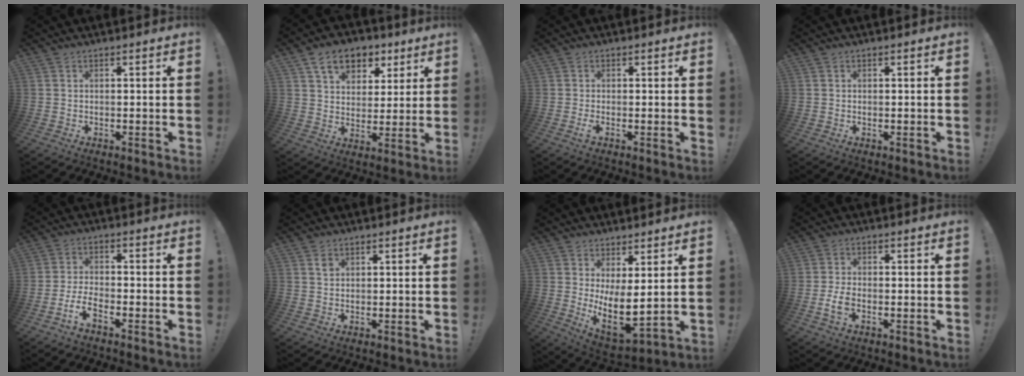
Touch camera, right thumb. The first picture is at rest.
{"total": 12.0, "force": [6.8, 8.2, 5.5], "torque": [-0.081, -0.028, 0.129]}
{"total": 1.8, "force": [-0.2, 0.1, 1.8], "torque": [-0.028, -0.005, -0.004]}
{"total": 0.0}
{"total": 5.7, "force": [-3.7, 1.7, 3.9], "torque": [-0.091, 0.002, -0.069]}
{"total": 1.5, "force": [0.9, 1.0, 0.5], "torque": [0.001, -0.005, 0.016]}
{"total": 9.1, "force": [2.9, 3.4, 7.9], "torque": [-0.119, -0.059, 0.059]}
{"total": 4.2, "force": [-1.7, 2.1, 3.3], "torque": [-0.076, 0.001, -0.029]}